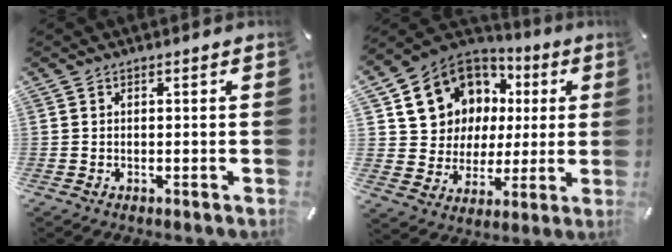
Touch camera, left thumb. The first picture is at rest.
{"total": 13.8, "force": [5.1, 12.4, 3.3], "torque": [-0.070, -0.035, 0.118]}